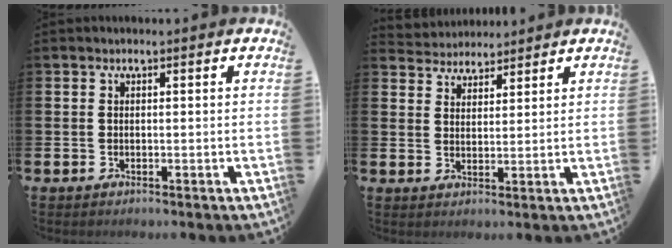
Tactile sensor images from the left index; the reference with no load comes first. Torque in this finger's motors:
{"motor_torque": [-0.12, -0.05, -0.54, -0.11]}